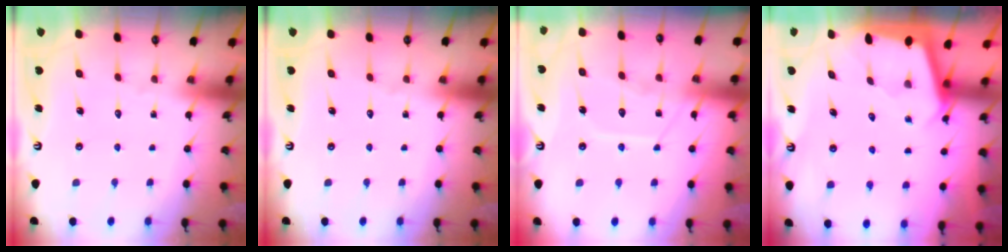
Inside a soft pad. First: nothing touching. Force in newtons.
{"total": 0.0}
{"total": 10.2, "press": 10.2, "slide": 0.9}
{"total": 1.8, "press": 1.8, "slide": 0.1}